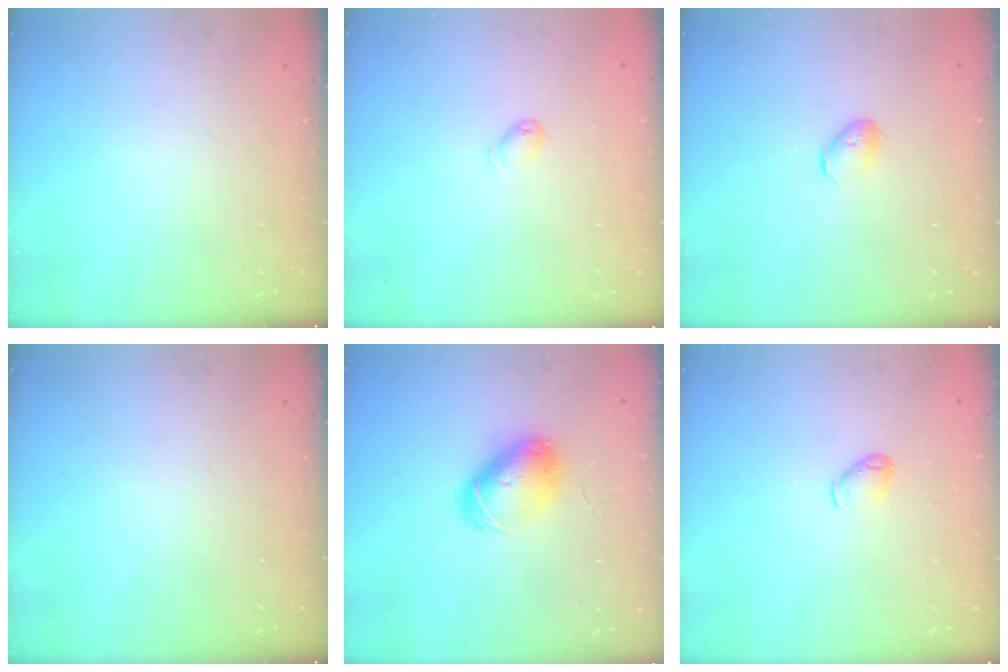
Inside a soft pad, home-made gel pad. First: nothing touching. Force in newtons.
{"total": 4.4, "press": 4.3, "slide": 0.7}
{"total": 5.3, "press": 5.2, "slide": 1.3}
{"total": 0.0}
{"total": 9.2, "press": 9.2, "slide": 0.3}
{"total": 4.6, "press": 4.5, "slide": 1.0}